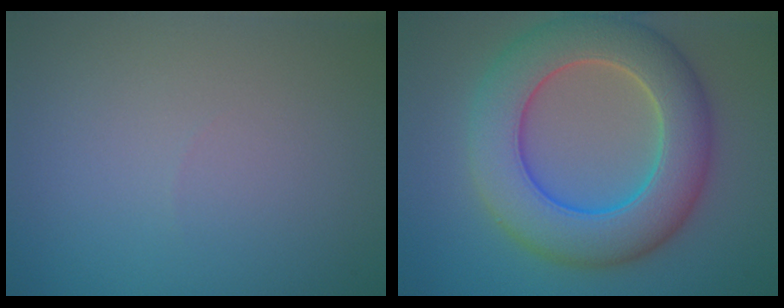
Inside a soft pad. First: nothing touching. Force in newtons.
{"total": 9.8, "press": 9.7, "slide": 0.4}